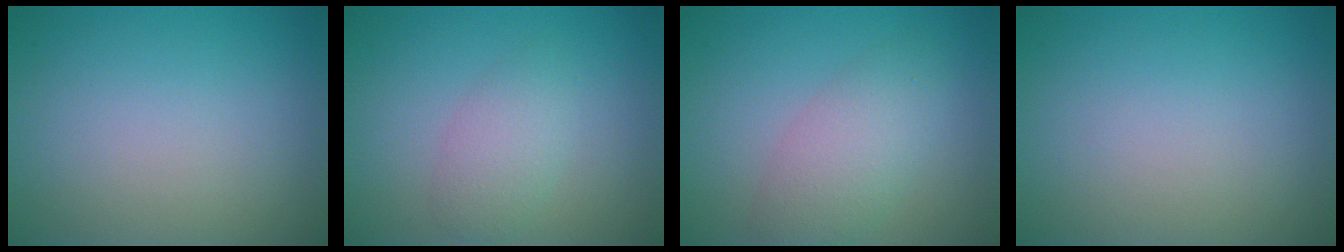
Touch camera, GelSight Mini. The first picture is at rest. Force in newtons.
{"total": 2.6, "press": 2.6, "slide": 0.2}
{"total": 3.9, "press": 3.9, "slide": 0.1}
{"total": 0.0}